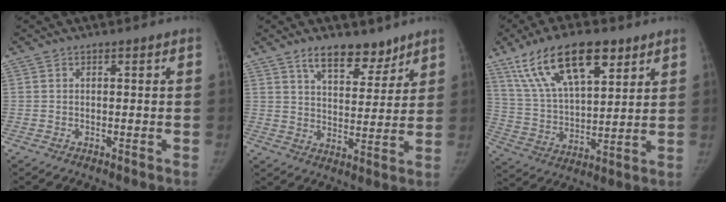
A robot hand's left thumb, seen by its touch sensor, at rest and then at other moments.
{"total": 10.0, "force": [7.2, 4.7, 4.9], "torque": [-0.044, -0.050, 0.121]}
{"total": 19.5, "force": [11.3, 8.2, 13.7], "torque": [-0.220, -0.028, 0.212]}